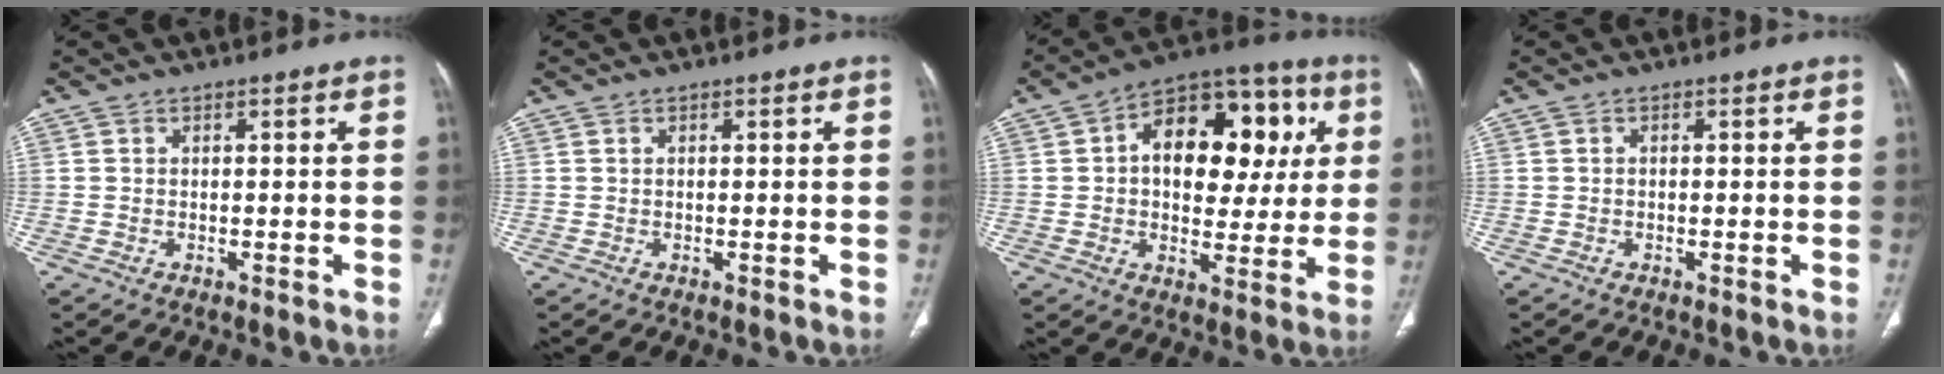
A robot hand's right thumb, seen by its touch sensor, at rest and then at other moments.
{"total": 0.0}
{"total": 19.6, "force": [4.0, 12.3, 14.8], "torque": [-0.152, 0.024, 0.054]}
{"total": 0.0}